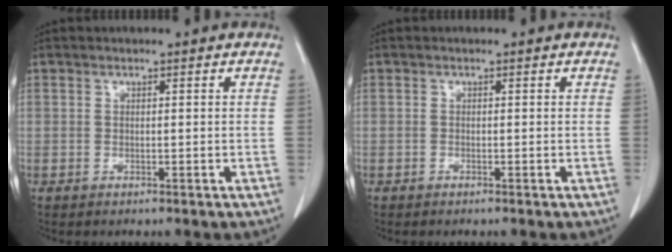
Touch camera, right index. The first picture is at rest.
{"total": 0.0}